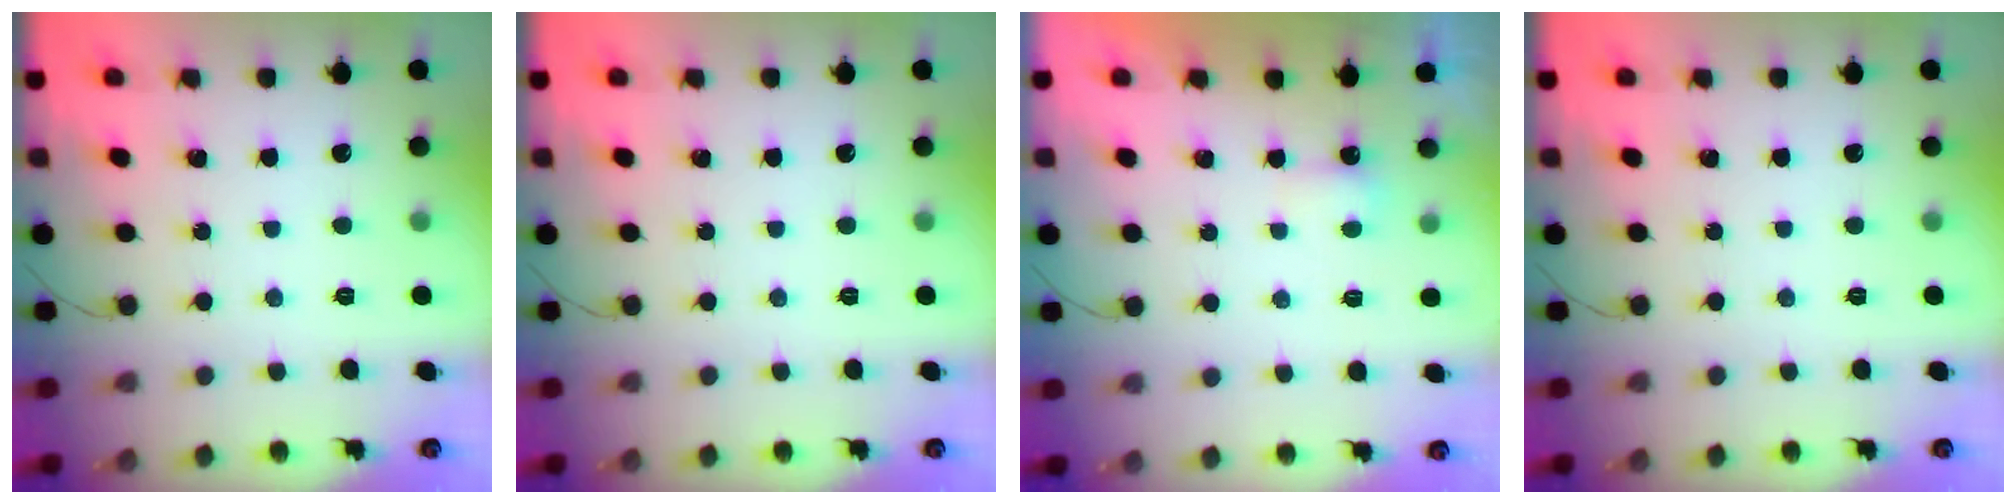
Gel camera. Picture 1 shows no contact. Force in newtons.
{"total": 0.0}
{"total": 2.8, "press": 2.7, "slide": 0.7}
{"total": 0.0}